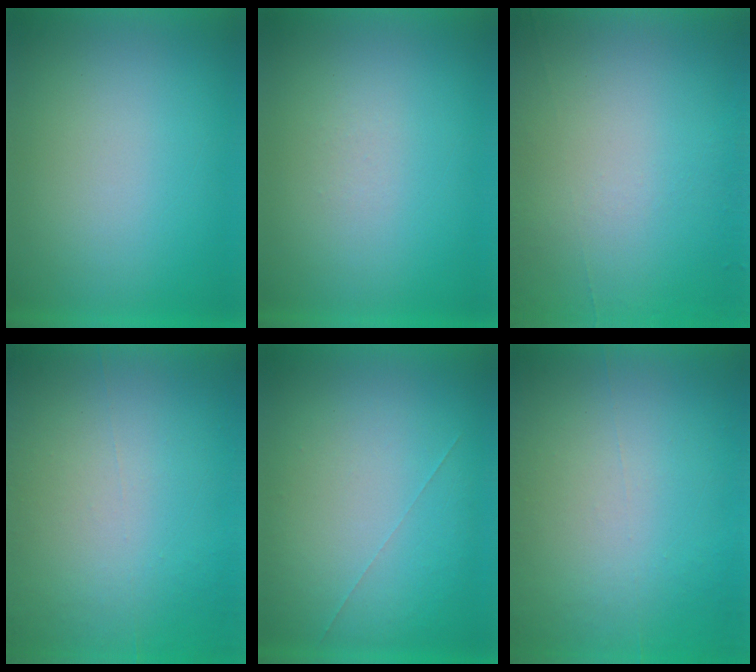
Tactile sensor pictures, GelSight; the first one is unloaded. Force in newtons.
{"total": 1.4}
{"total": 4.5}
{"total": 7.0}
{"total": 1.0}
{"total": 7.1}